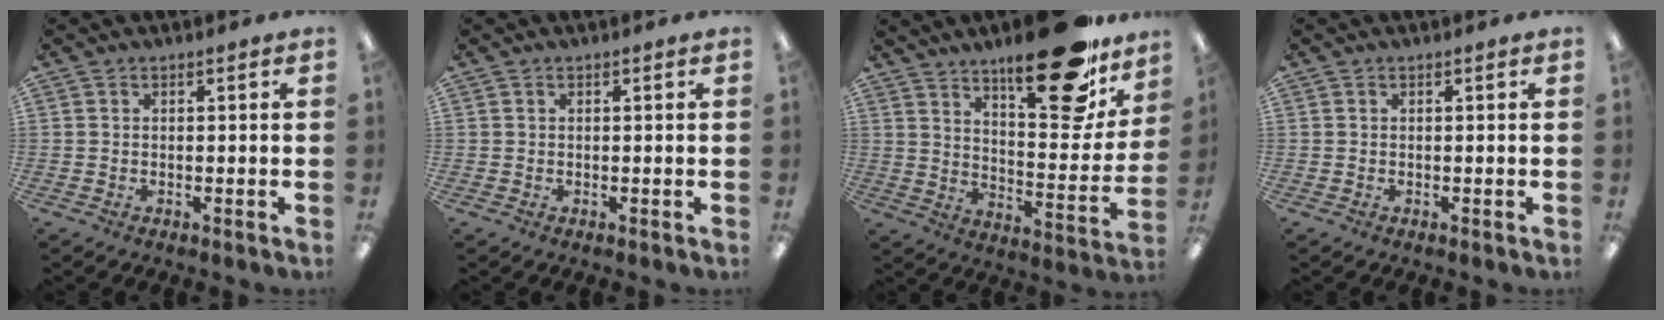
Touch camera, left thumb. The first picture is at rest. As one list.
[{"total": 0.0}, {"total": 23.6, "force": [16.8, 8.0, 14.5], "torque": [-0.194, -0.114, 0.273]}, {"total": 0.0}]